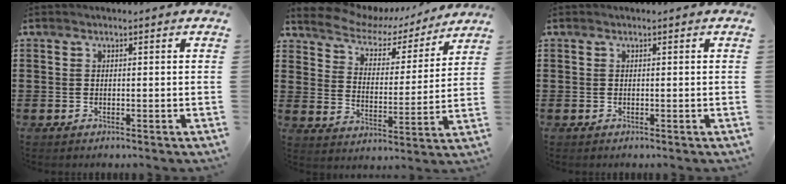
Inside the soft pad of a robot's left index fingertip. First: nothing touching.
{"total": 5.4, "force": [4.9, 1.9, 1.4], "torque": [-0.056, -0.031, 0.079]}
{"total": 0.0}